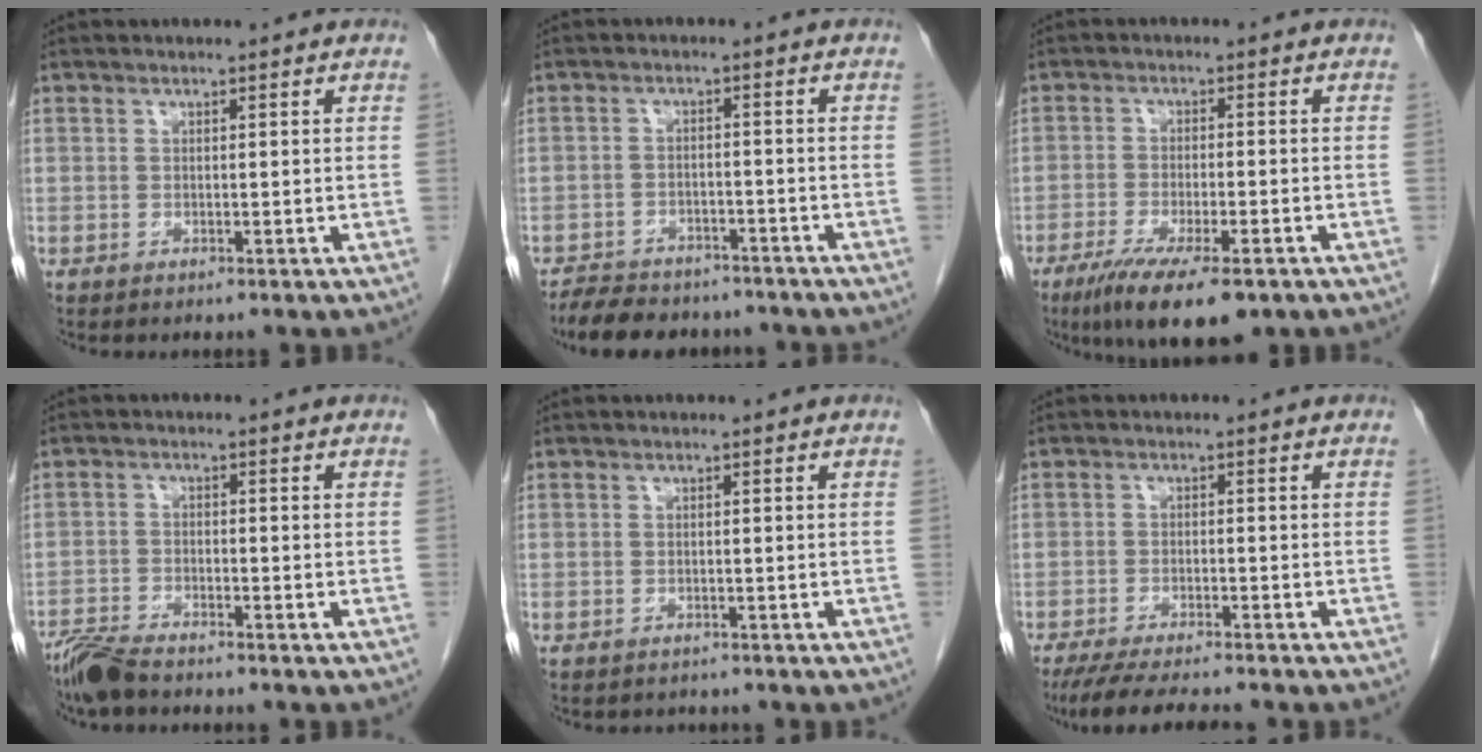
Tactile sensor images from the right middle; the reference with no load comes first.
{"total": 10.7, "force": [-9.4, 3.9, 3.5], "torque": [-0.060, 0.003, -0.132]}
{"total": 11.3, "force": [-7.4, 2.5, 8.2], "torque": [-0.130, -0.024, -0.114]}
{"total": 4.9, "force": [-4.5, 0.6, 1.9], "torque": [-0.035, -0.016, -0.087]}
{"total": 1.7, "force": [-1.5, 0.8, -0.1], "torque": [-0.003, -0.001, -0.025]}
{"total": 9.5, "force": [-8.3, 0.6, 4.6], "torque": [-0.067, -0.020, -0.129]}